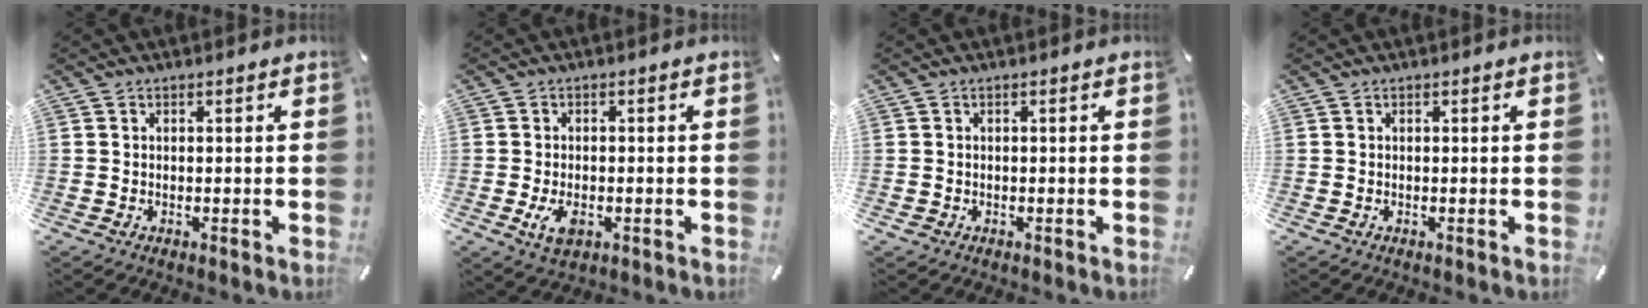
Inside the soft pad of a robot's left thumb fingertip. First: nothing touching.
{"total": 4.3, "force": [-1.2, 2.7, 3.1], "torque": [-0.081, -0.003, -0.027]}
{"total": 0.6, "force": [-0.1, 0.5, 0.2], "torque": [-0.003, 0.002, -0.004]}
{"total": 0.0}